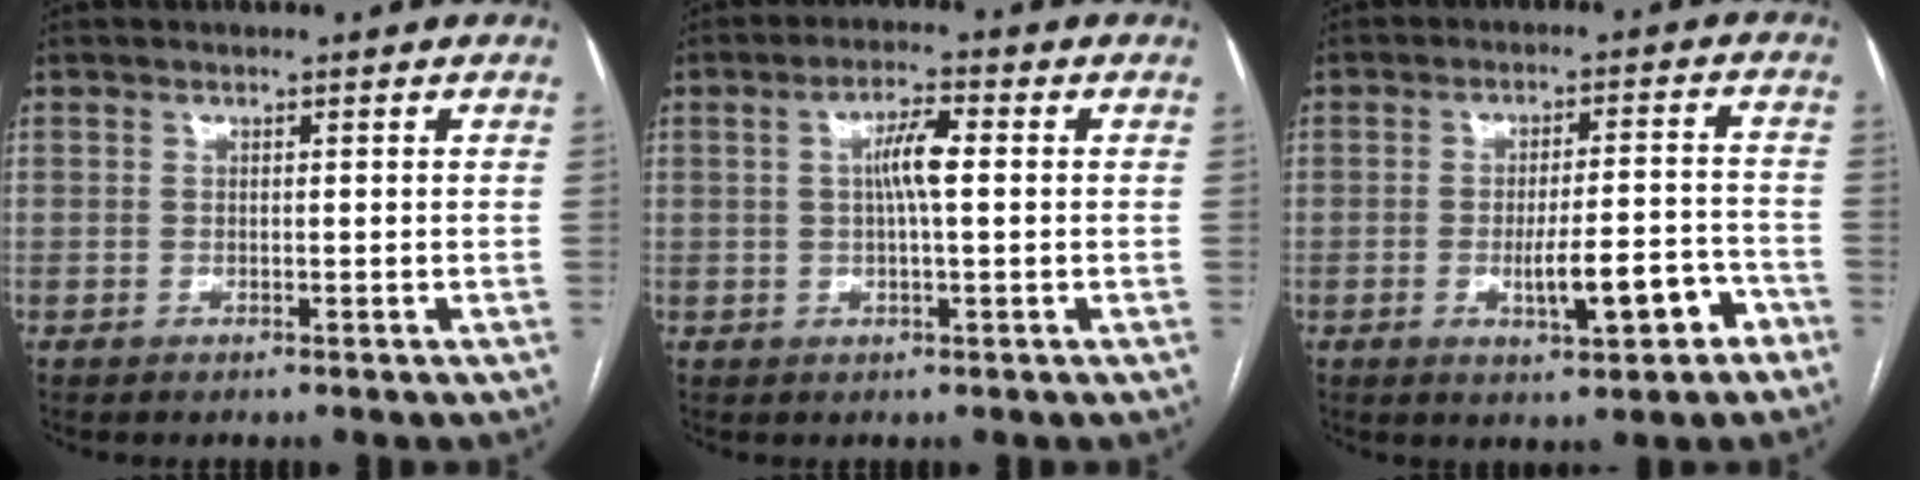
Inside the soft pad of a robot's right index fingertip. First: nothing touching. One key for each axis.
{"total": 4.9, "fx": 0.6, "fy": 0.7, "fz": 4.8, "tx": -0.088, "ty": 0.011, "tz": 0.008}
{"total": 8.4, "fx": -3.7, "fy": 1.9, "fz": 7.3, "tx": -0.107, "ty": 0.009, "tz": -0.046}